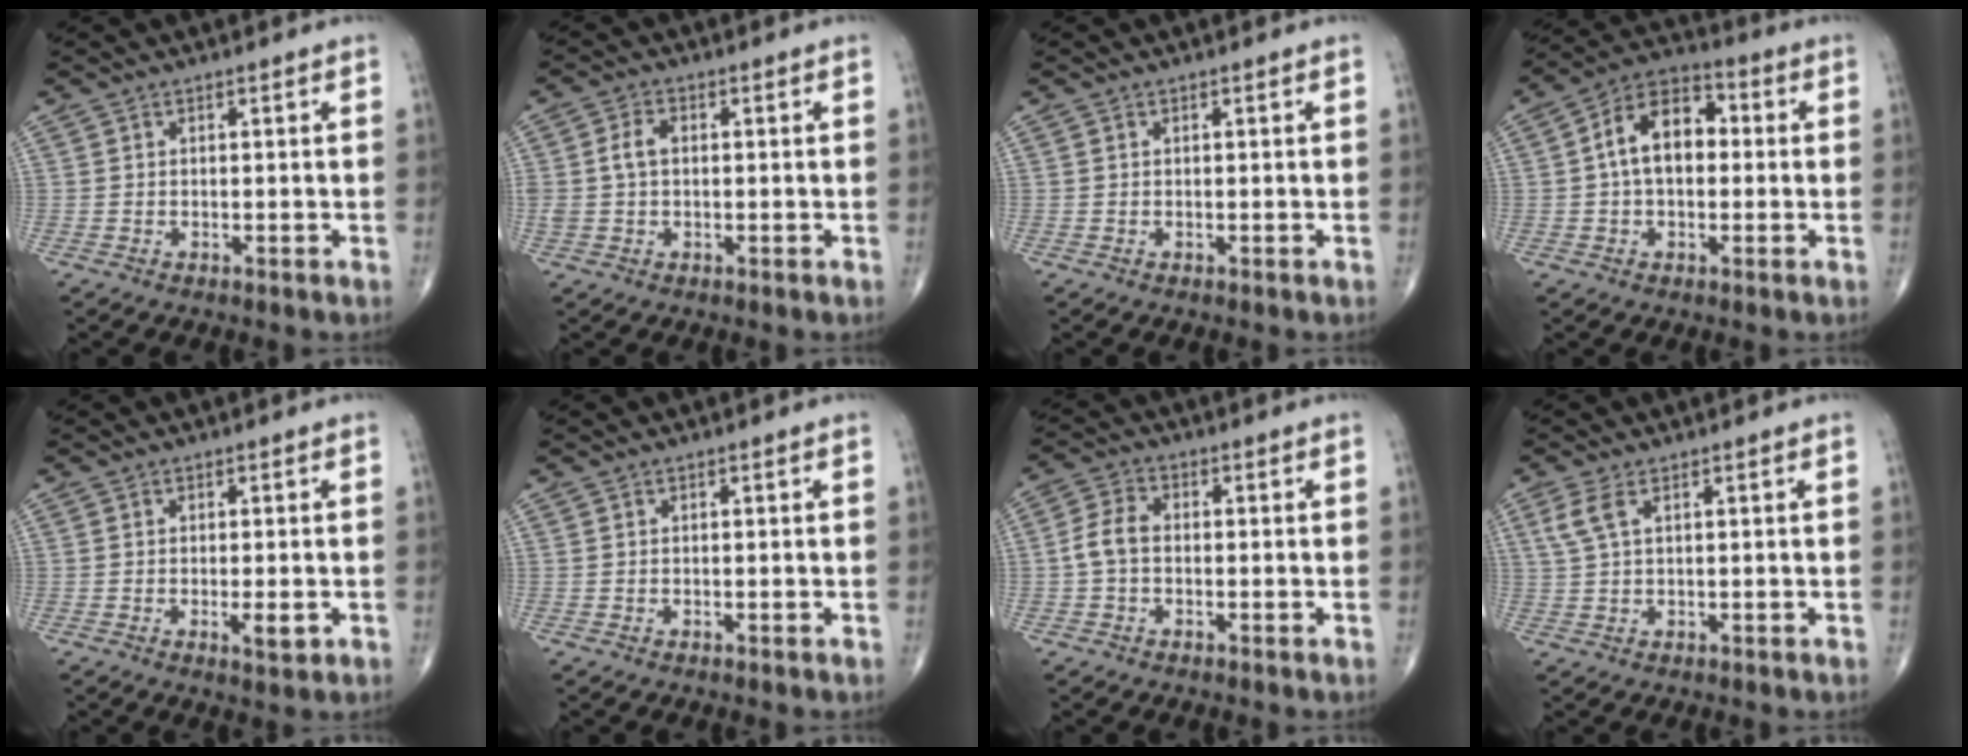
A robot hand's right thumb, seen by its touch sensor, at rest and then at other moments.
{"total": 4.6, "force": [0.3, 3.1, 3.4], "torque": [-0.082, 0.014, 0.006]}
{"total": 0.0}
{"total": 11.6, "force": [0.8, 7.4, 8.9], "torque": [-0.136, 0.033, 0.002]}
{"total": 3.0, "force": [-0.8, 1.0, 2.7], "torque": [-0.040, -0.005, -0.010]}
{"total": 0.0}
{"total": 4.8, "force": [-0.6, 3.2, 3.5], "torque": [-0.071, 0.016, -0.021]}
{"total": 2.4, "force": [1.0, 0.7, 2.1], "torque": [-0.062, 0.010, 0.031]}